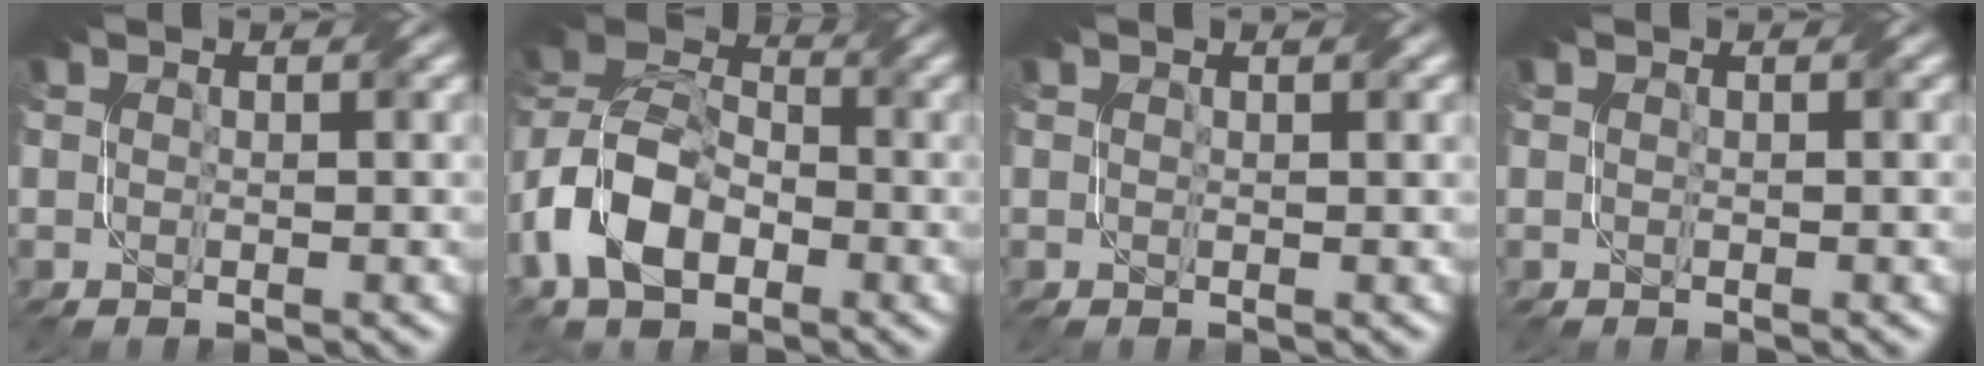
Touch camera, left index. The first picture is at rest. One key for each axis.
{"total": 11.6, "fx": -4.4, "fy": 7.5, "fz": 7.8, "tx": -0.174, "ty": -0.008, "tz": -0.091}
{"total": 1.0, "fx": 0.7, "fy": 0.1, "fz": 0.7, "tx": -0.010, "ty": 0.000, "tz": 0.009}
{"total": 0.0}